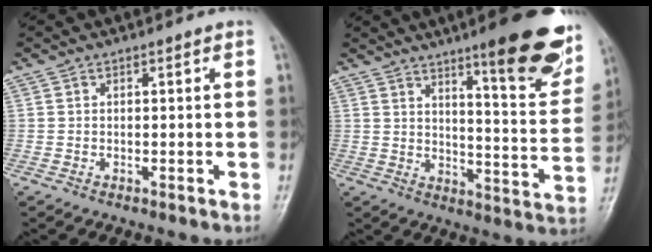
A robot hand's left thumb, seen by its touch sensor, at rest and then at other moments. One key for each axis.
{"total": 18.3, "fx": 11.7, "fy": 3.5, "fz": 13.7, "tx": -0.138, "ty": -0.070, "tz": 0.162}